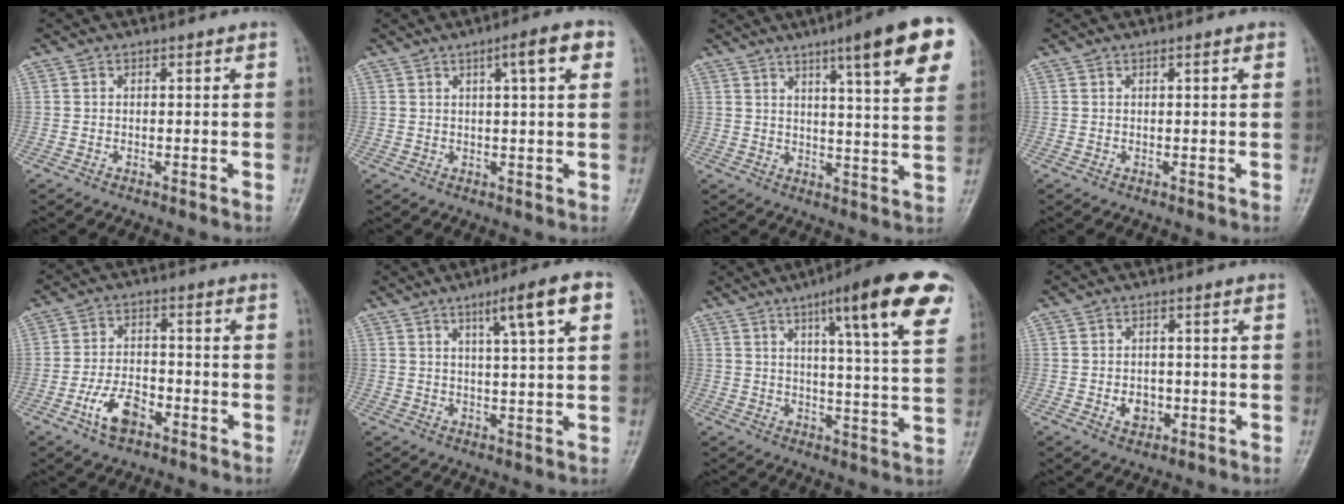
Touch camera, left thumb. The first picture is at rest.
{"total": 6.2, "force": [2.5, 1.0, 5.6], "torque": [-0.078, 0.006, 0.033]}
{"total": 16.0, "force": [8.4, 2.1, 13.5], "torque": [-0.164, -0.030, 0.107]}
{"total": 1.1, "force": [0.5, 0.1, 1.0], "torque": [-0.017, 0.001, 0.007]}
{"total": 7.1, "force": [-3.8, 3.9, 4.5], "torque": [-0.078, 0.023, -0.070]}
{"total": 8.5, "force": [3.8, 0.7, 7.6], "torque": [-0.119, 0.000, 0.057]}
{"total": 17.9, "force": [9.1, 2.7, 15.2], "torque": [-0.191, -0.028, 0.119]}
{"total": 3.7, "force": [-1.1, 3.0, 1.9], "torque": [-0.013, 0.005, -0.012]}